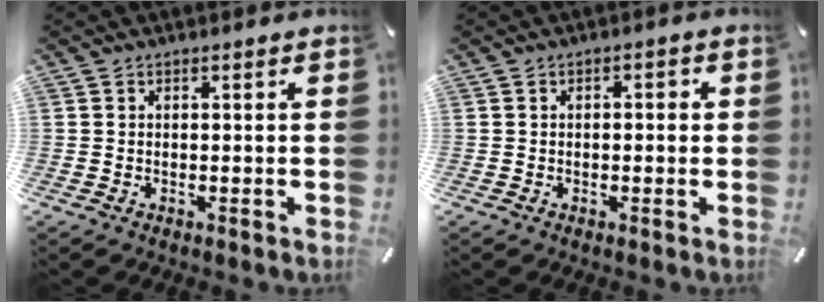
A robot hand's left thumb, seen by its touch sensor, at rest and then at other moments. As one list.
[{"total": 1.7, "force": [-0.4, 0.9, 1.4], "torque": [-0.025, 0.007, -0.010]}]